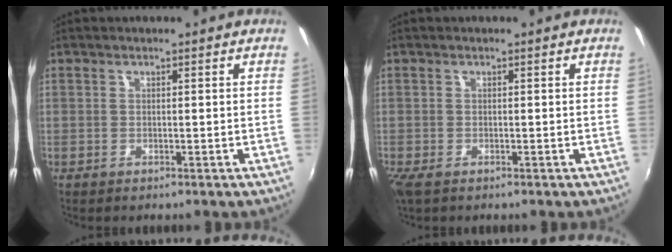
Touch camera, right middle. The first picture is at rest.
{"total": 2.1, "force": [-1.2, 0.9, 1.3], "torque": [-0.028, -0.010, -0.022]}